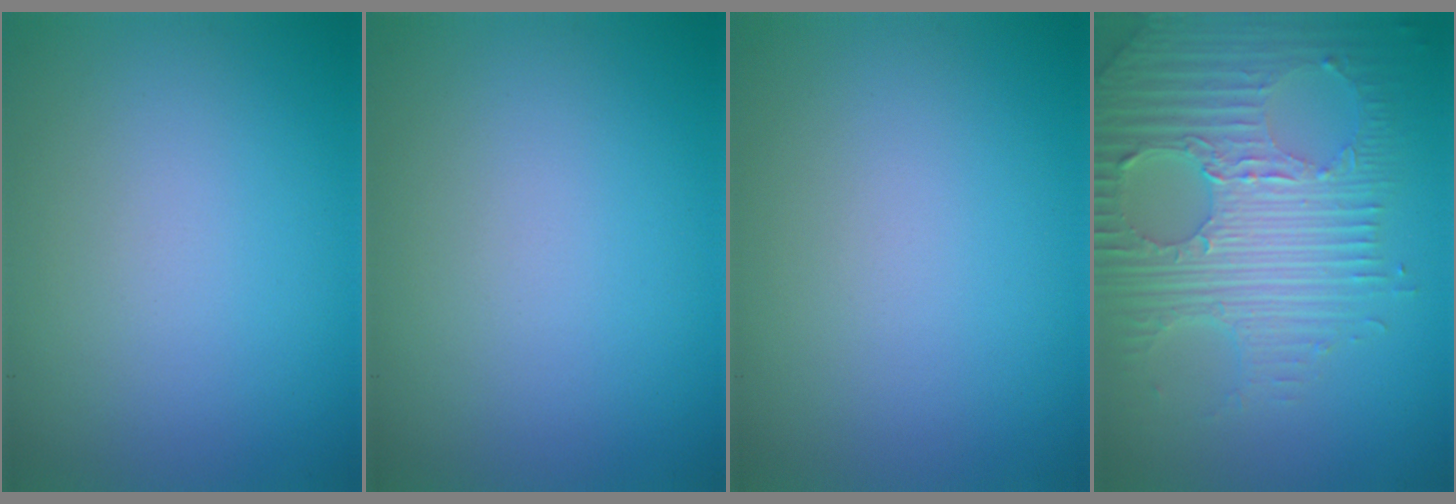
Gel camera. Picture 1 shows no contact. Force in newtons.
{"total": 0.0}
{"total": 0.0}
{"total": 8.0, "press": 5.6, "slide": 5.8}